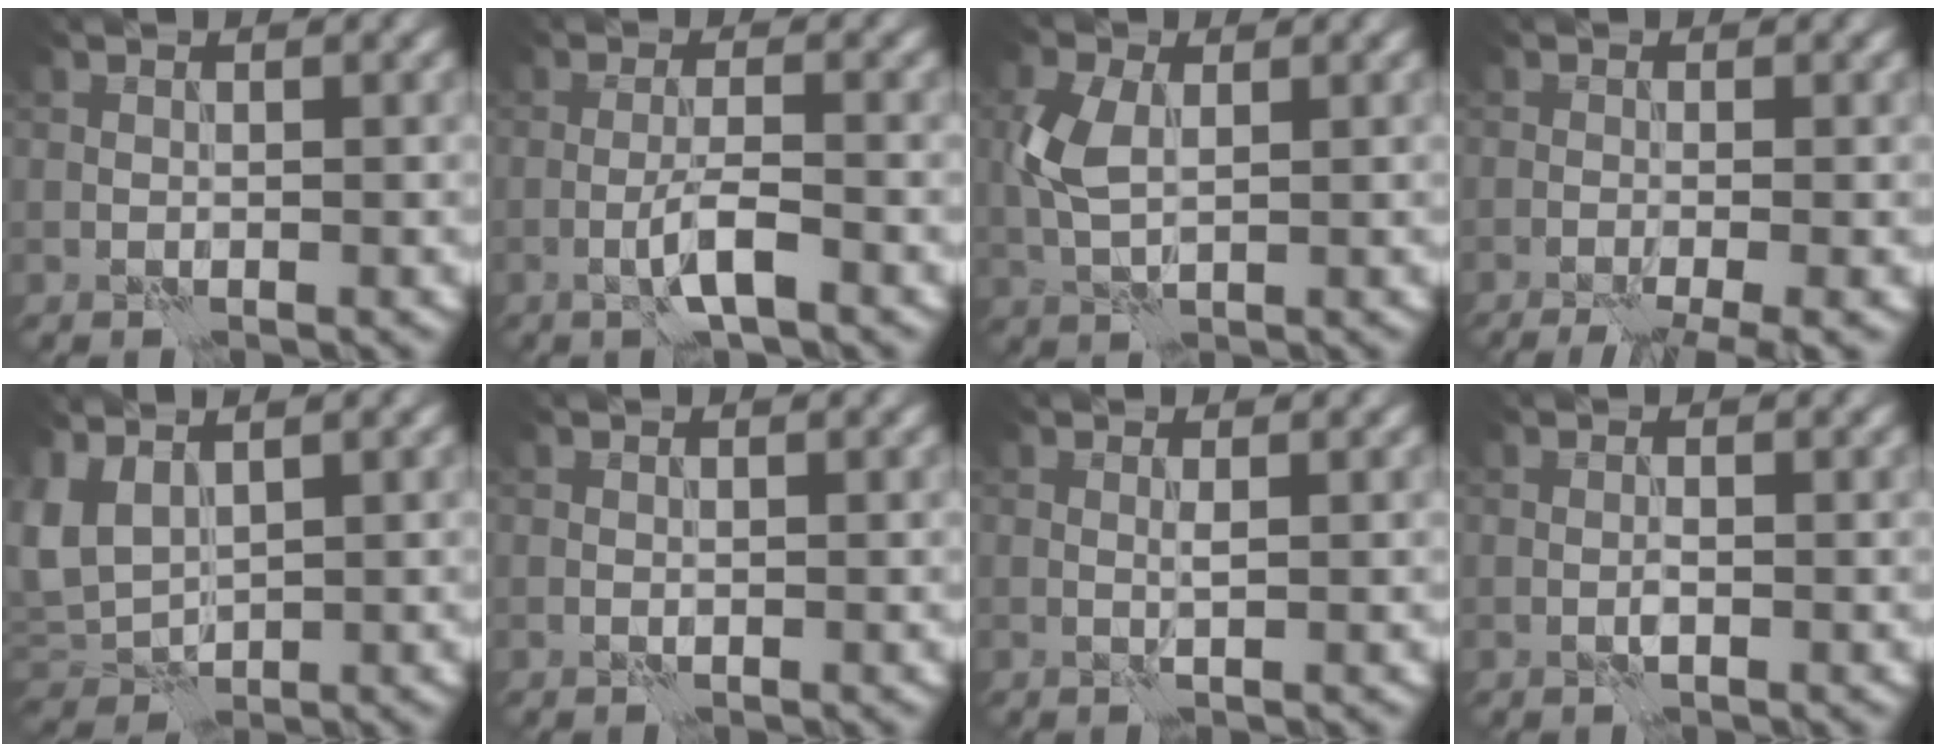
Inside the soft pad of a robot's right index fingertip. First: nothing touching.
{"total": 2.8, "force": [-1.3, 0.3, 2.5], "torque": [-0.047, 0.010, -0.029]}
{"total": 3.9, "force": [0.4, 2.4, 3.1], "torque": [-0.081, 0.006, 0.010]}
{"total": 5.2, "force": [-2.9, 1.4, 4.1], "torque": [-0.046, -0.001, -0.046]}
{"total": 2.9, "force": [1.5, 1.8, 1.7], "torque": [-0.047, 0.005, 0.034]}
{"total": 0.0}
{"total": 0.6, "force": [0.3, 0.0, 0.5], "torque": [-0.010, 0.004, 0.003]}
{"total": 0.8, "force": [-0.3, 0.1, 0.7], "torque": [-0.016, 0.001, -0.007]}